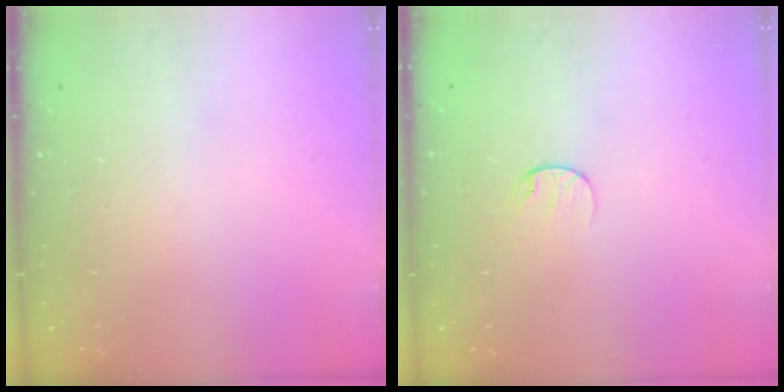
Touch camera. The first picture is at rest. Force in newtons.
{"total": 6.3, "press": 6.3, "slide": 0.6}